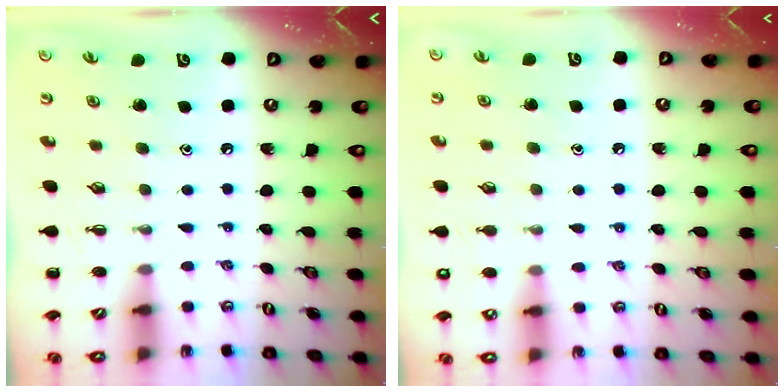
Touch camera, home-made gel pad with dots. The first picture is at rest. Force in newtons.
{"total": 7.2, "press": 6.8, "slide": 2.1}